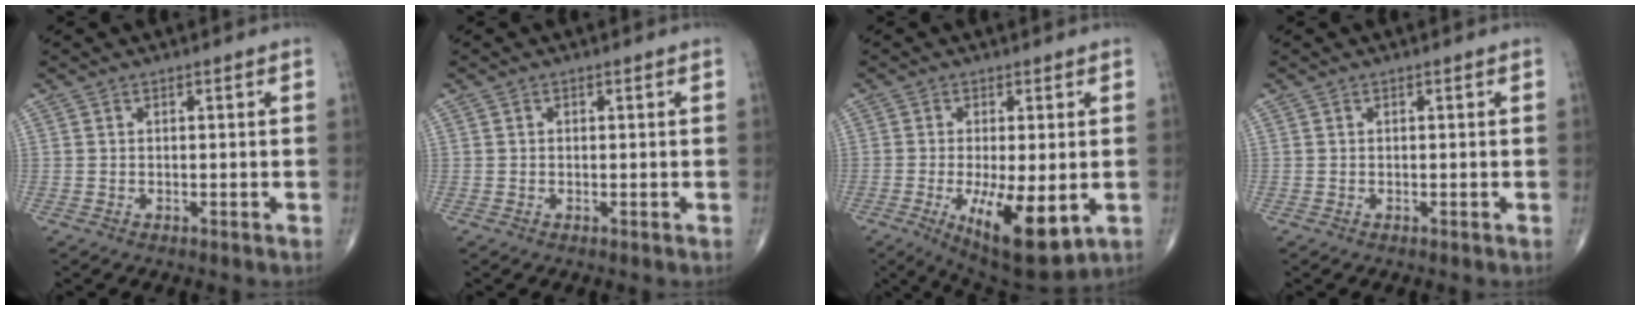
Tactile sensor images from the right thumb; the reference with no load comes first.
{"total": 0.0}
{"total": 12.8, "force": [-3.4, 4.4, 11.6], "torque": [-0.181, -0.025, -0.039]}
{"total": 0.0}